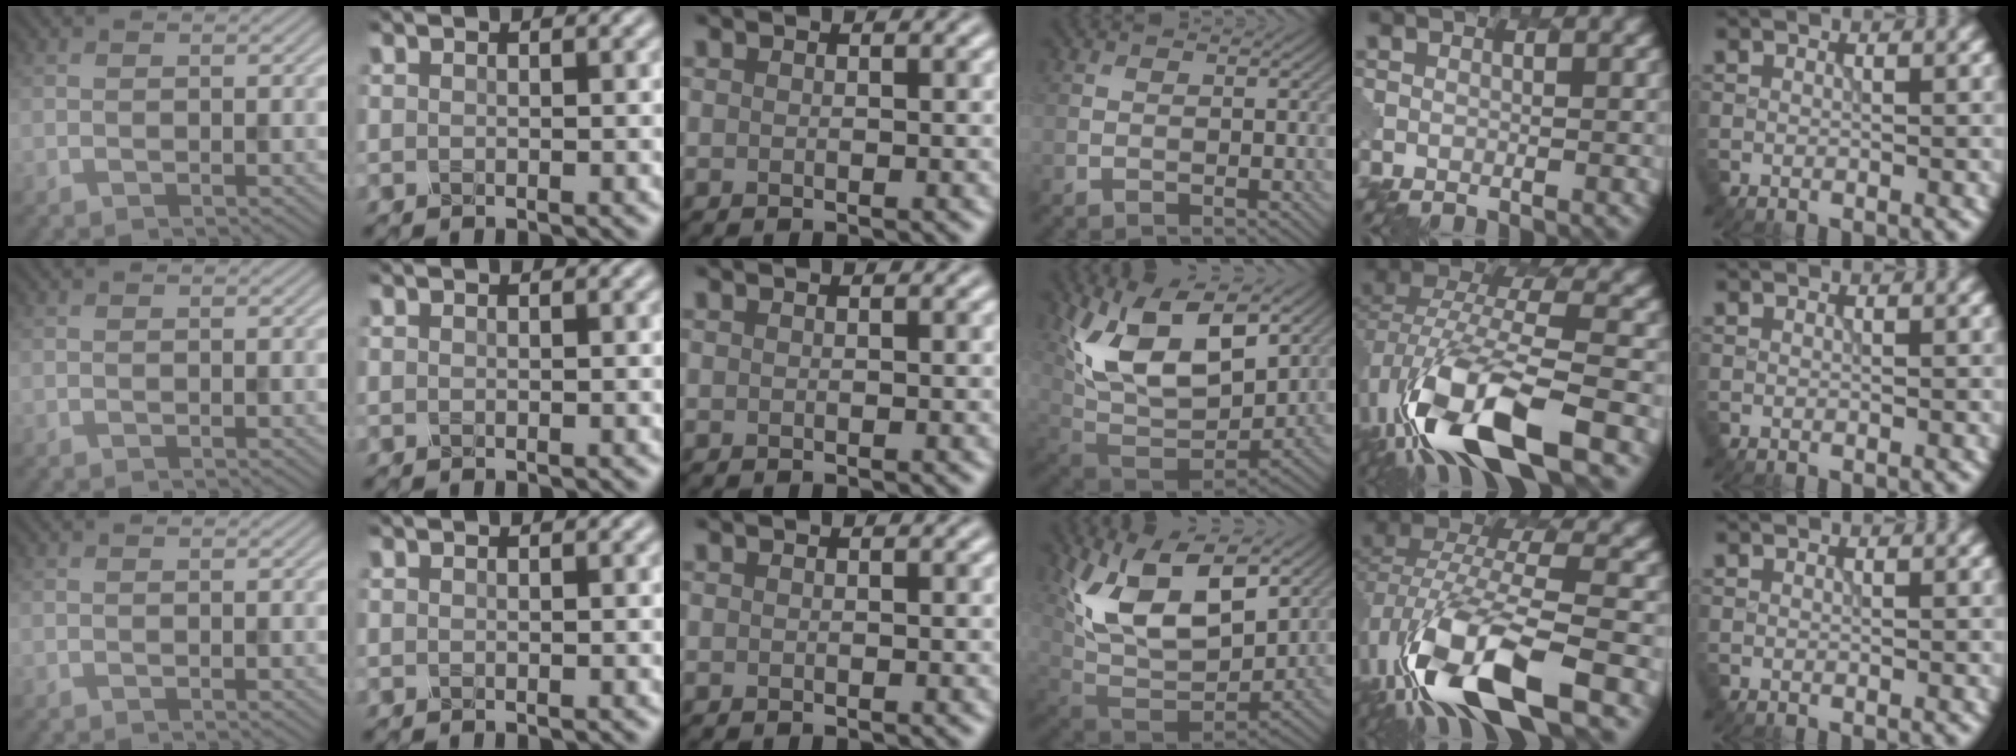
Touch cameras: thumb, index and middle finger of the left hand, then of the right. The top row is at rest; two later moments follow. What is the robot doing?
{"motion": "insert", "object": "pen bag"}